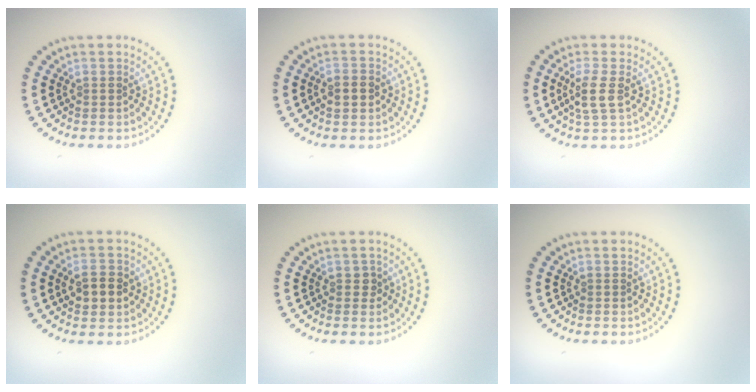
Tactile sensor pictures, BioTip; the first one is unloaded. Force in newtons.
{"total": 1.6, "press": 1.6, "slide": 0.3}
{"total": 2.4, "press": 2.0, "slide": 1.3}
{"total": 2.5, "press": 2.5, "slide": 0.3}
{"total": 0.8, "press": 0.8, "slide": 0.3}
{"total": 0.0}